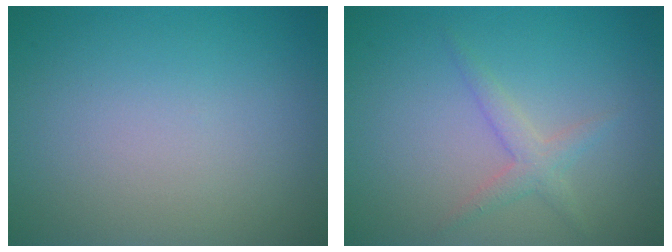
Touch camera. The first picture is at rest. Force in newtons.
{"total": 1.8, "press": 1.8, "slide": 0.1}